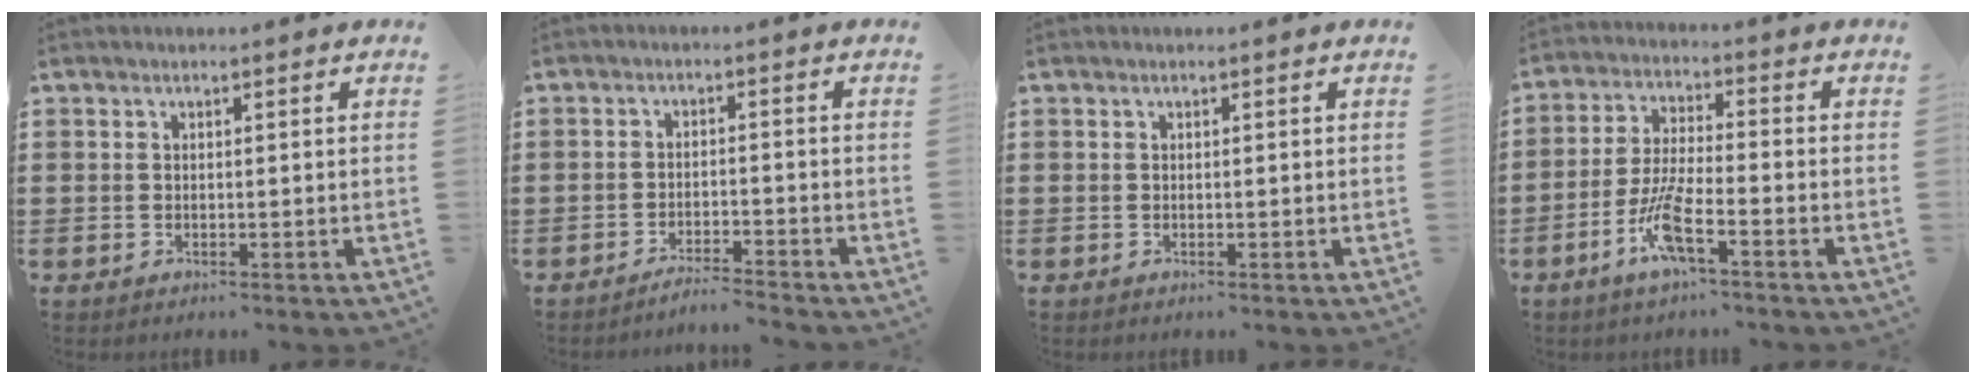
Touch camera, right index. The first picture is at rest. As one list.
[{"total": 1.1, "force": [-1.0, -0.1, 0.3], "torque": [-0.007, -0.001, -0.020]}, {"total": 0.0}, {"total": 7.3, "force": [-4.0, 0.9, 6.1], "torque": [-0.137, -0.012, -0.078]}]